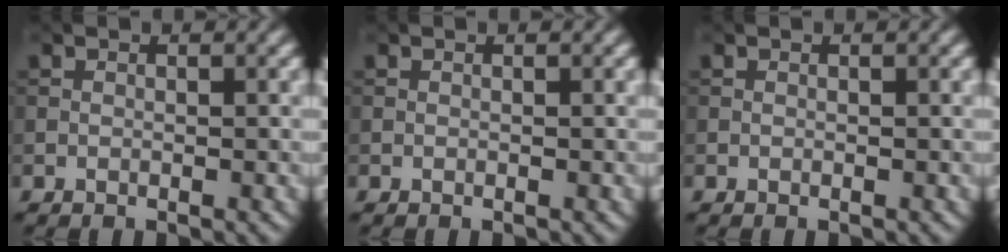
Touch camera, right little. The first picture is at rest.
{"total": 0.0}
{"total": 0.0}